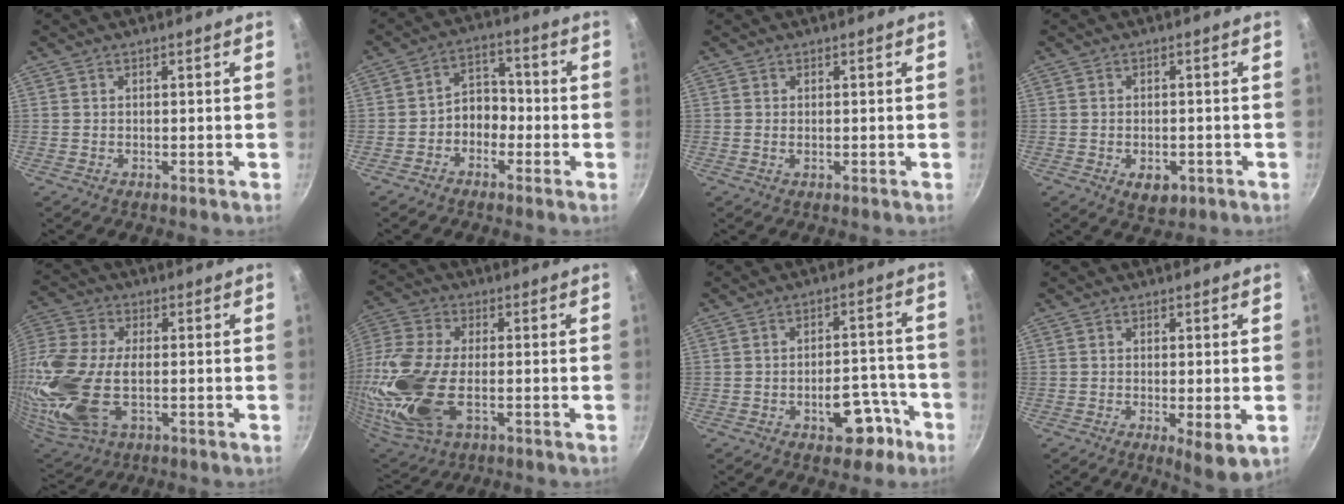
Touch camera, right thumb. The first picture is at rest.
{"total": 6.2, "force": [-2.1, 4.8, 3.4], "torque": [-0.023, 0.036, -0.050]}
{"total": 0.0}
{"total": 4.4, "force": [-1.7, 2.7, 3.0], "torque": [-0.035, 0.008, -0.018]}
{"total": 24.9, "force": [-3.7, 14.0, 20.3], "torque": [-0.536, -0.021, -0.056]}
{"total": 22.9, "force": [-4.2, 12.1, 19.0], "torque": [-0.485, -0.016, -0.067]}
{"total": 9.1, "force": [-4.7, 5.0, 5.9], "torque": [-0.052, 0.052, -0.059]}
{"total": 5.4, "force": [-1.4, 1.5, 5.0], "torque": [-0.083, -0.018, -0.020]}